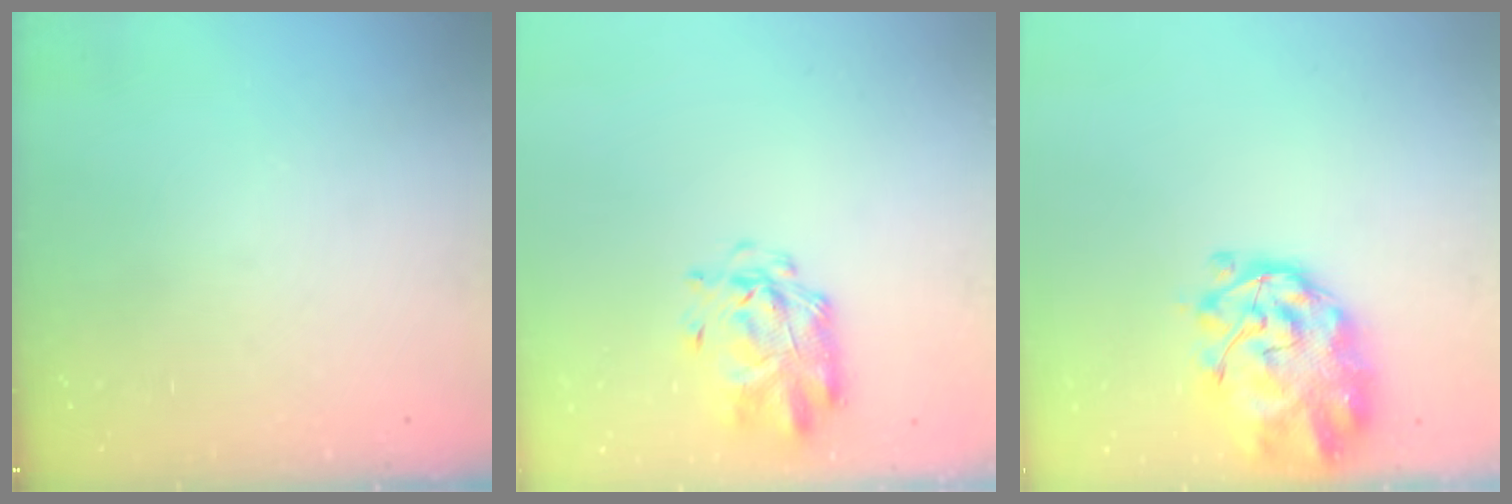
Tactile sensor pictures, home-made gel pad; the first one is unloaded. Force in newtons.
{"total": 3.1, "press": 3.0, "slide": 0.8}
{"total": 3.8, "press": 3.6, "slide": 1.2}